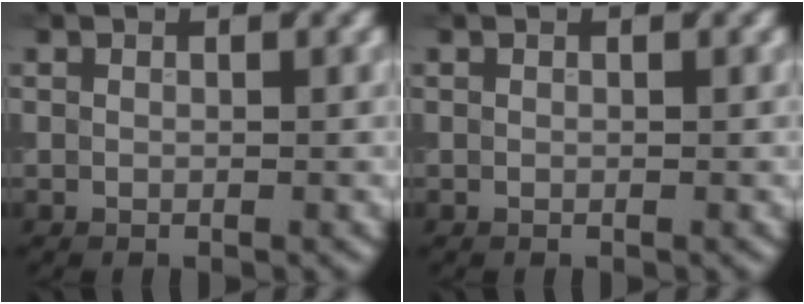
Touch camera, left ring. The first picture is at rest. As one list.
[{"total": 0.0}]